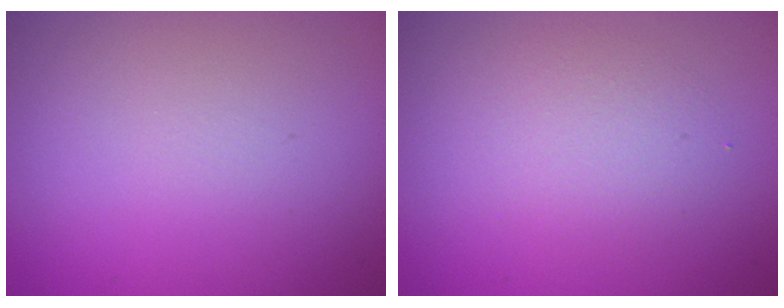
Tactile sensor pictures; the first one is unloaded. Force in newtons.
{"total": 2.2, "press": 2.2, "slide": 0.2}